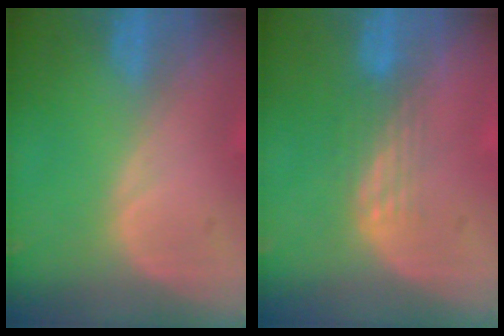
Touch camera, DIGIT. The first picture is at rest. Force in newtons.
{"total": 3.4, "press": 2.8, "slide": 1.9}